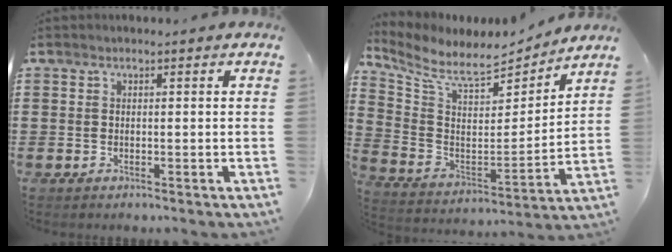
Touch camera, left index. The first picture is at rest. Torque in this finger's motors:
{"motor_torque": [1.43, -0.71, 0.11, 0.06]}